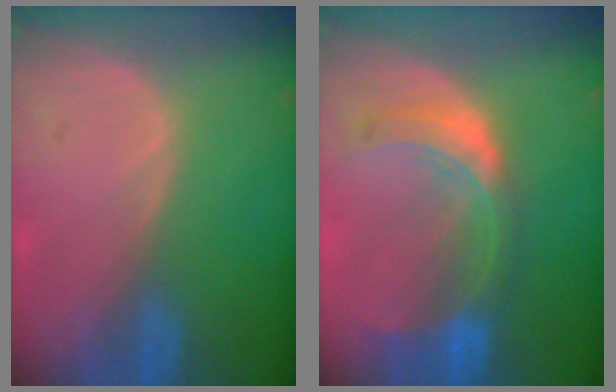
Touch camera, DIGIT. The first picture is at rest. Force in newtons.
{"total": 8.1, "press": 7.2, "slide": 3.7}